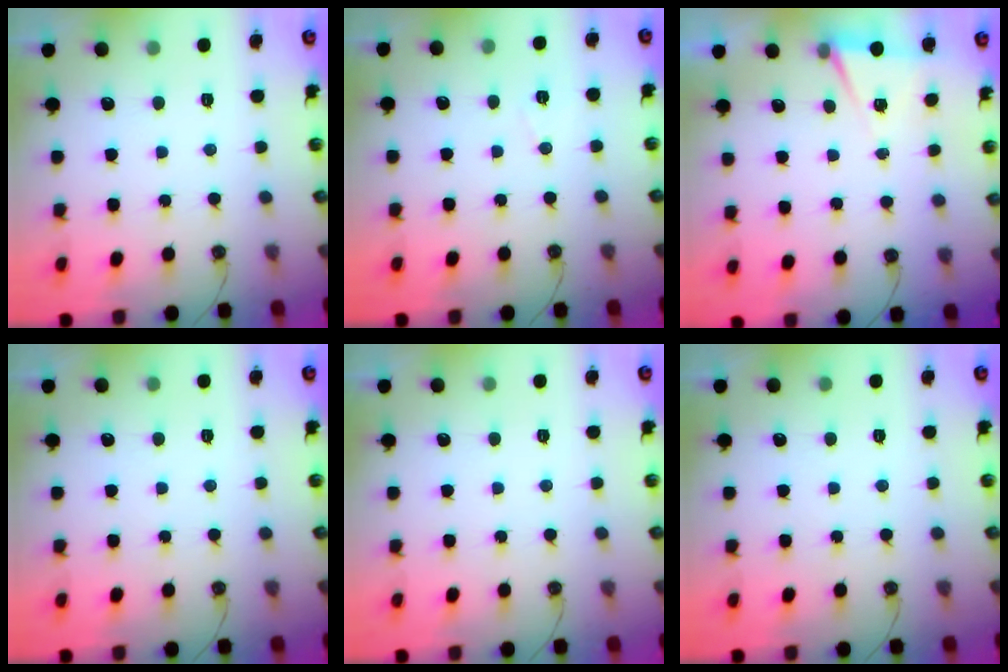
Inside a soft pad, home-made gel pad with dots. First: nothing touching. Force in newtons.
{"total": 6.0, "press": 4.0, "slide": 4.5}
{"total": 5.6, "press": 3.4, "slide": 4.5}
{"total": 0.0}
{"total": 0.0}
{"total": 0.0}